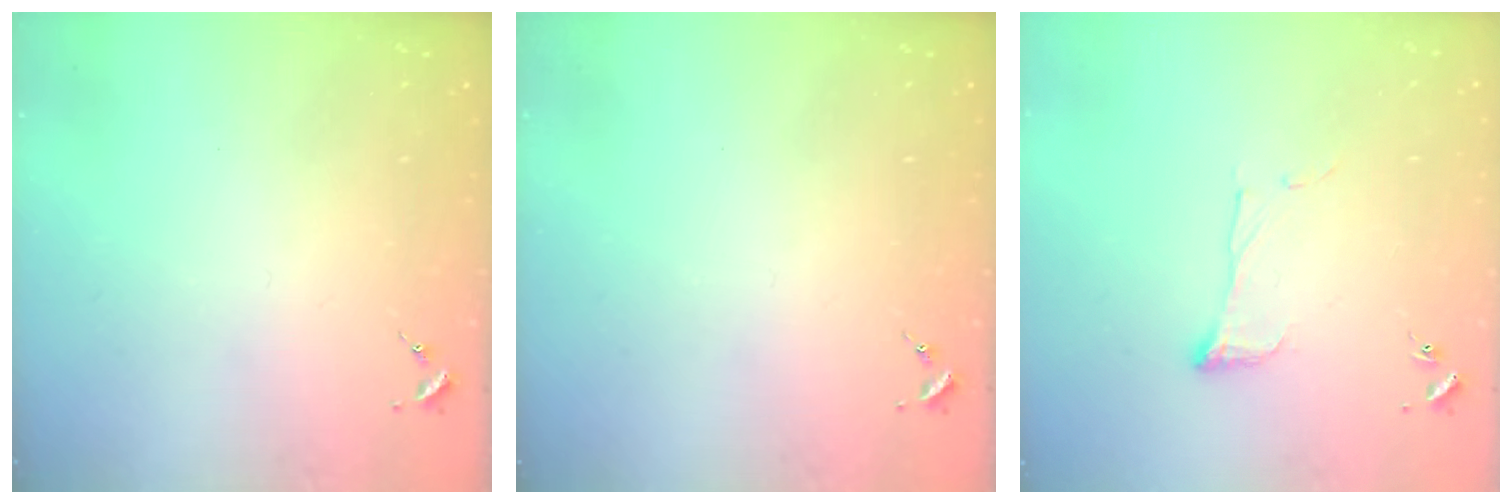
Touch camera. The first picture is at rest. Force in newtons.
{"total": 0.0}
{"total": 6.6, "press": 6.6, "slide": 0.4}